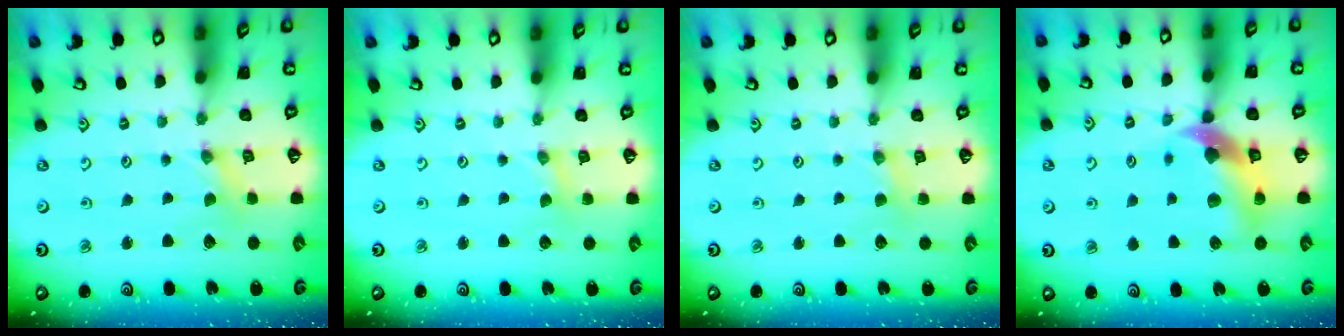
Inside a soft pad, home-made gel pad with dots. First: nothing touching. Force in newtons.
{"total": 0.7, "press": 0.7, "slide": 0.2}
{"total": 2.4, "press": 2.4, "slide": 0.5}
{"total": 11.1, "press": 11.0, "slide": 1.6}